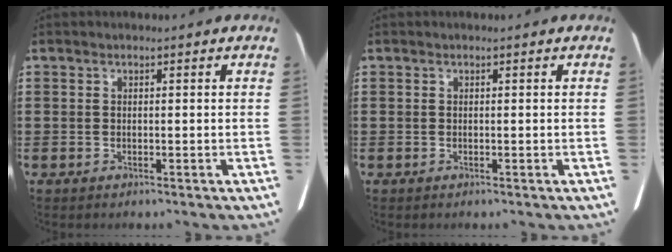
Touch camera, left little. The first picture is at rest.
{"total": 0.0}